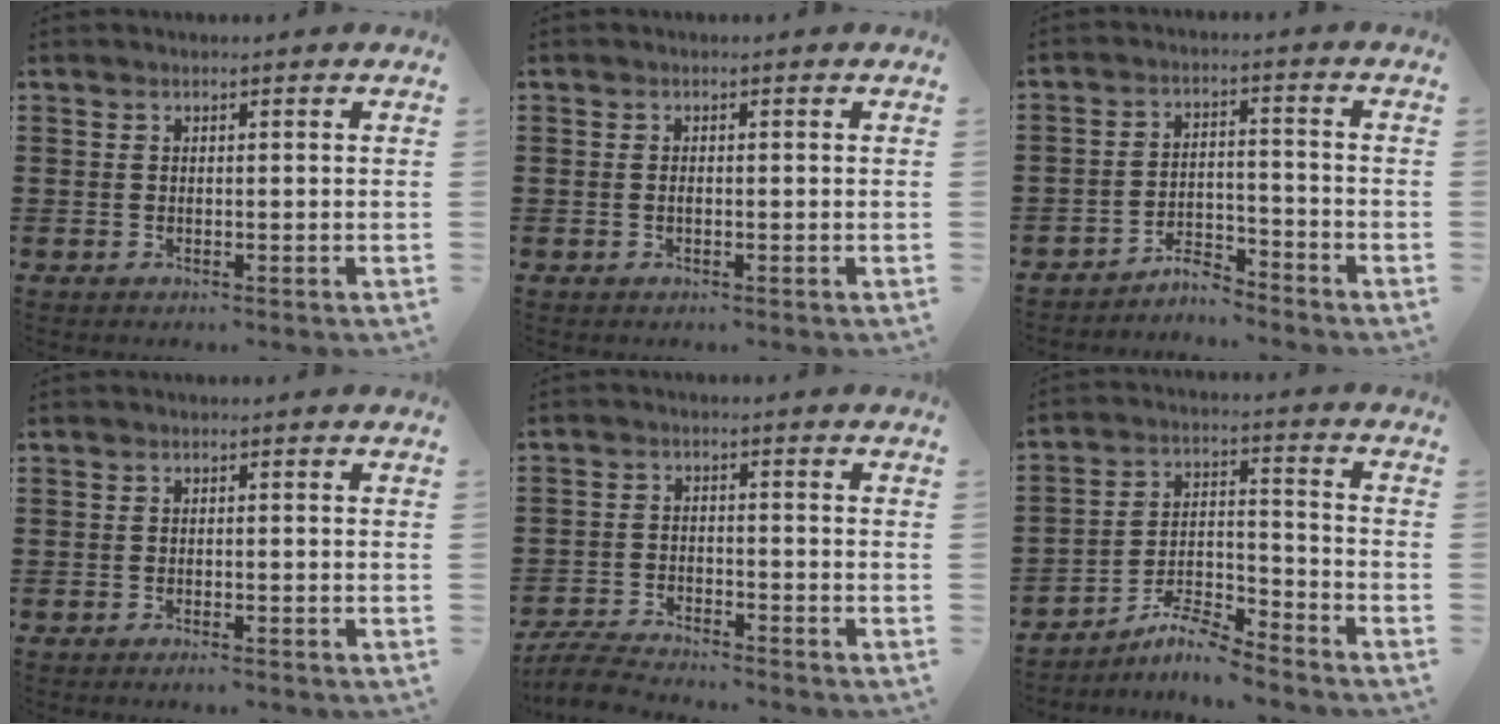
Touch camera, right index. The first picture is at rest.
{"total": 0.6, "force": [-0.2, 0.2, 0.5], "torque": [-0.012, -0.004, -0.003]}
{"total": 4.2, "force": [-4.1, 0.6, 0.8], "torque": [-0.017, 0.010, -0.084]}
{"total": 0.8, "force": [-0.8, 0.1, 0.3], "torque": [-0.008, -0.003, -0.015]}
{"total": 4.7, "force": [-4.6, 0.5, 1.0], "torque": [-0.036, -0.001, -0.097]}
{"total": 7.1, "force": [-6.4, 1.0, 2.7], "torque": [-0.056, 0.008, -0.123]}